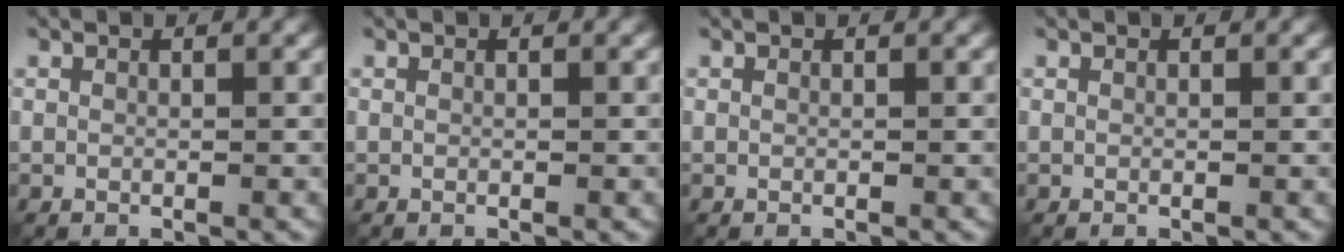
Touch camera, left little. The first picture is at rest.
{"total": 0.0}
{"total": 0.0}
{"total": 0.0}